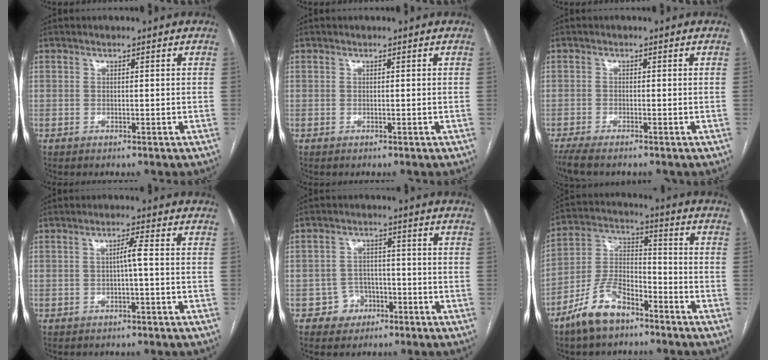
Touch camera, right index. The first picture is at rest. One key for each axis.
{"total": 0.0}
{"total": 4.1, "fx": -3.3, "fy": 0.3, "fz": 2.4, "tx": -0.038, "ty": -0.009, "tz": -0.057}
{"total": 2.2, "fx": -0.3, "fy": -0.2, "fz": 2.1, "tx": -0.033, "ty": 0.003, "tz": -0.005}
{"total": 4.2, "fx": -2.1, "fy": 3.6, "fz": 0.3, "tx": 0.006, "ty": 0.016, "tz": -0.031}
{"total": 12.0, "fx": -8.7, "fy": 4.6, "fz": 6.8, "tx": -0.143, "ty": 0.018, "tz": -0.170}